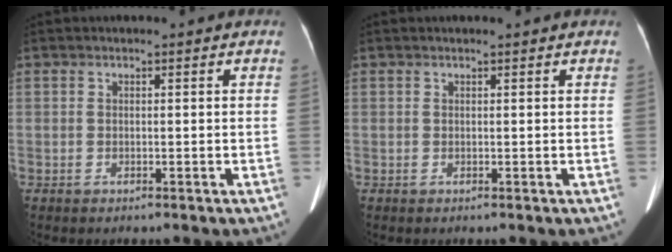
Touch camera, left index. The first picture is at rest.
{"total": 1.0, "force": [0.9, 0.1, 0.5], "torque": [-0.007, 0.015, 0.015]}